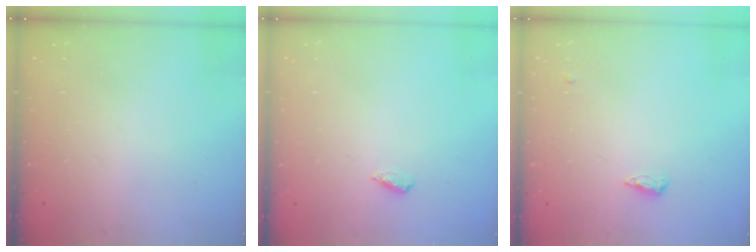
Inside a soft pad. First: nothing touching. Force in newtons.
{"total": 2.6, "press": 2.2, "slide": 1.3}
{"total": 8.7, "press": 5.7, "slide": 6.5}